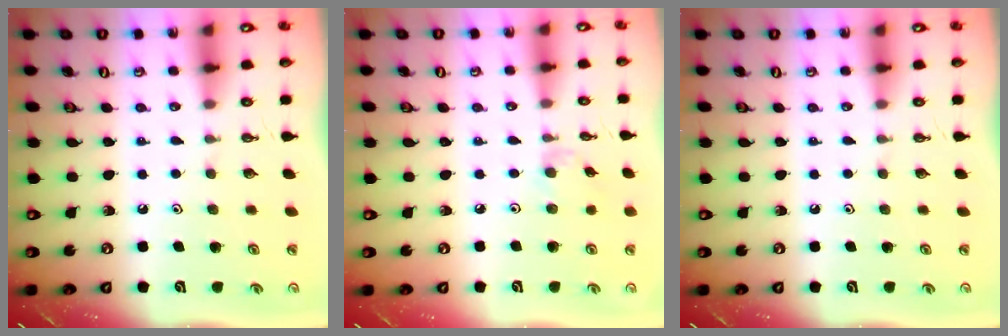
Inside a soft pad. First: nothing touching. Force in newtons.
{"total": 2.5, "press": 2.5, "slide": 0.5}
{"total": 0.0}